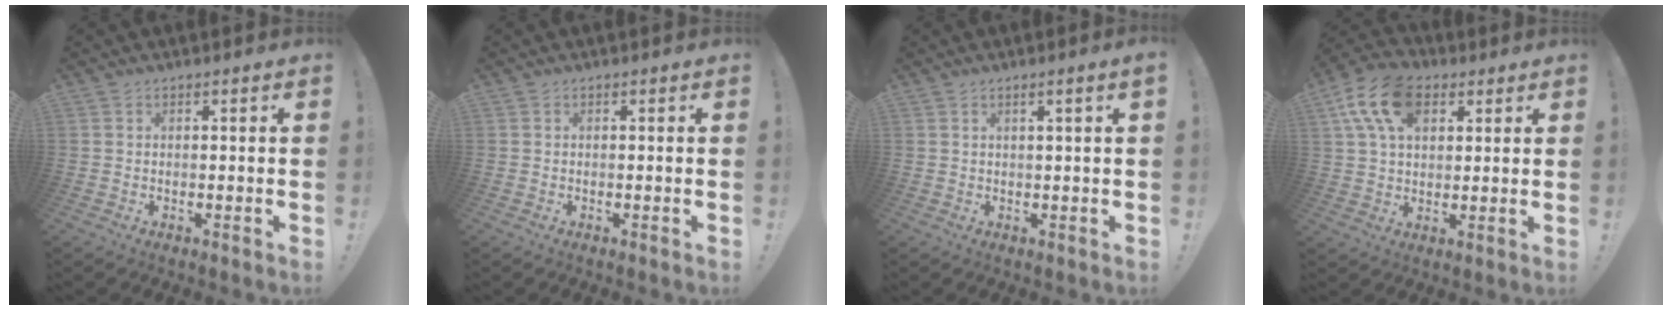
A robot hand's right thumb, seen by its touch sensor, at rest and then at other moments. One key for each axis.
{"total": 0.0}
{"total": 2.1, "fx": 0.7, "fy": -0.4, "fz": 1.9, "tx": -0.042, "ty": 0.001, "tz": 0.012}
{"total": 15.2, "fx": 6.3, "fy": 9.7, "fz": 9.9, "tx": -0.179, "ty": -0.012, "tz": 0.118}